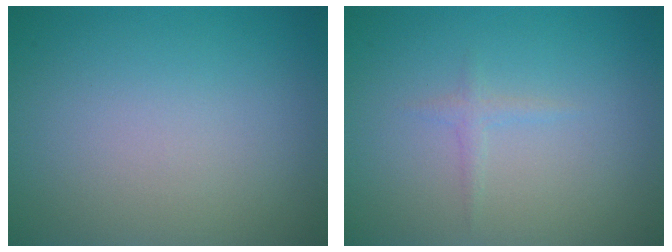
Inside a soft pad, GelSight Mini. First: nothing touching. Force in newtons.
{"total": 0.8, "press": 0.8, "slide": 0.1}